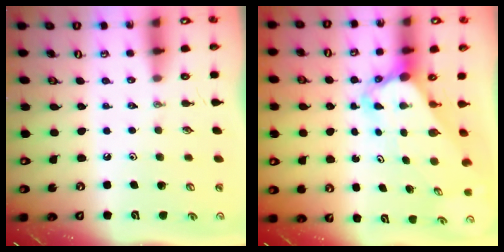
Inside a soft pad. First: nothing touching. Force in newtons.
{"total": 4.1, "press": 4.1, "slide": 0.3}